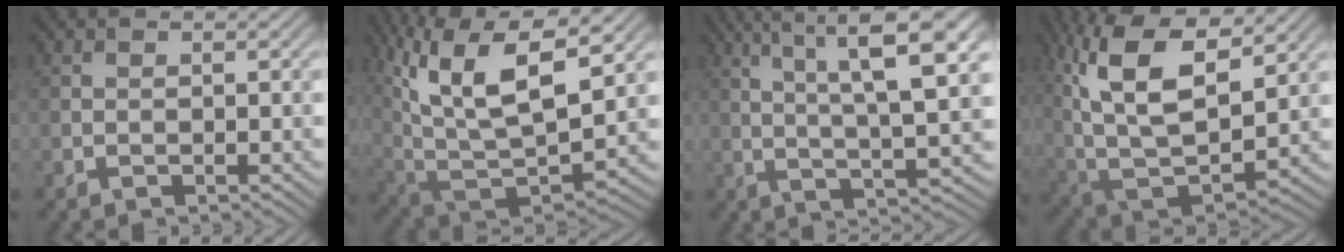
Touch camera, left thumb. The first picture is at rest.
{"total": 16.6, "force": [7.1, 7.1, 13.3], "torque": [-0.282, 0.010, 0.140]}
{"total": 11.2, "force": [4.2, 1.7, 10.2], "torque": [-0.164, 0.007, 0.076]}
{"total": 16.2, "force": [6.6, 7.5, 12.8], "torque": [-0.271, 0.018, 0.123]}